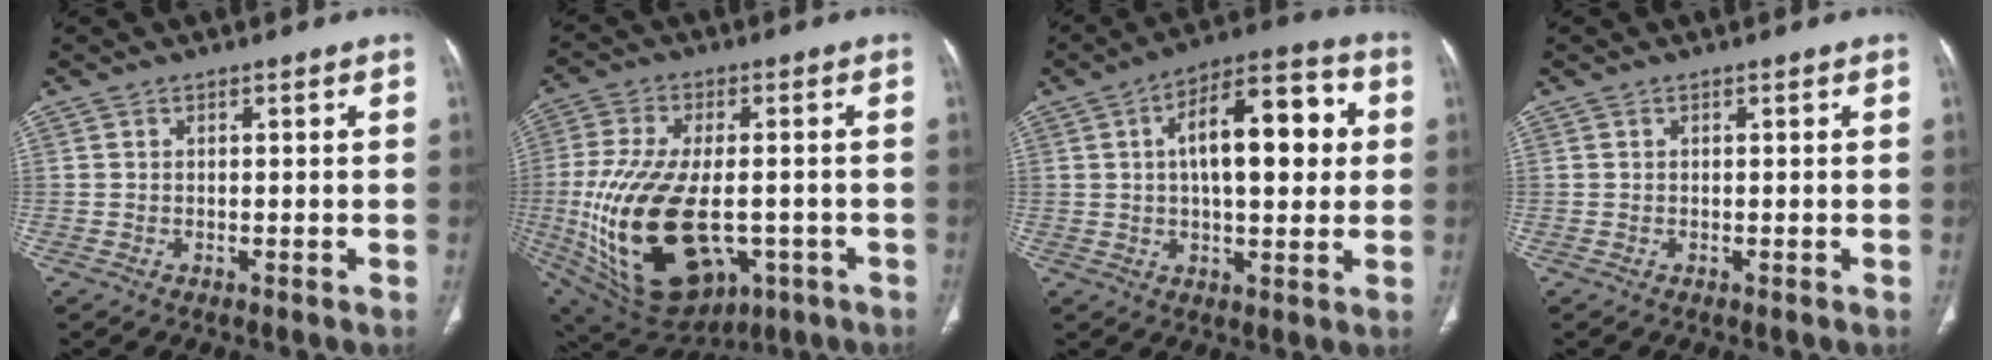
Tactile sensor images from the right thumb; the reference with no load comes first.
{"total": 25.4, "force": [-4.9, 14.1, 20.5], "torque": [-0.435, -0.020, -0.051]}
{"total": 16.8, "force": [3.0, 7.4, 14.8], "torque": [-0.195, 0.023, 0.038]}
{"total": 0.0}